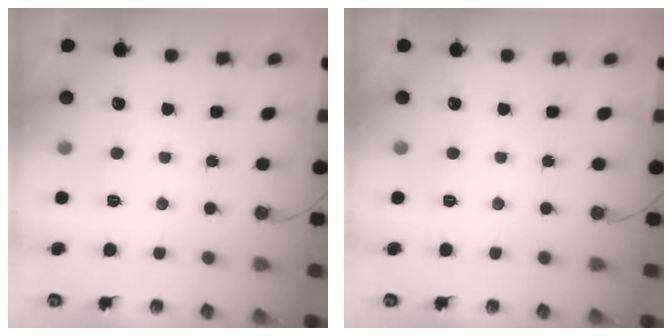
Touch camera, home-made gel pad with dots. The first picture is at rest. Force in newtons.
{"total": 0.0}